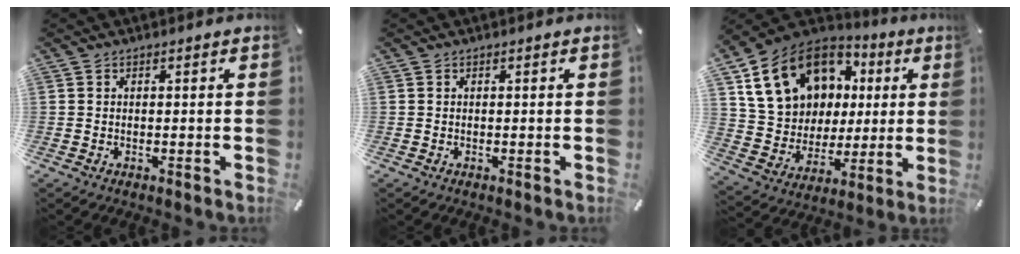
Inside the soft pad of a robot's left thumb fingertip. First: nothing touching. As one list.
[{"total": 0.0}, {"total": 18.8, "force": [7.1, 15.0, 8.9], "torque": [-0.173, -0.025, 0.148]}]